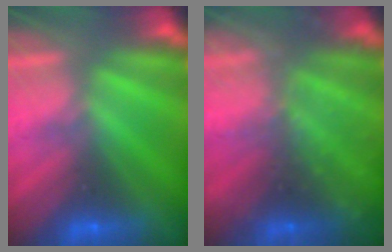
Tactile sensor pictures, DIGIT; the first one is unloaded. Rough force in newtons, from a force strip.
{"total": 6.9}